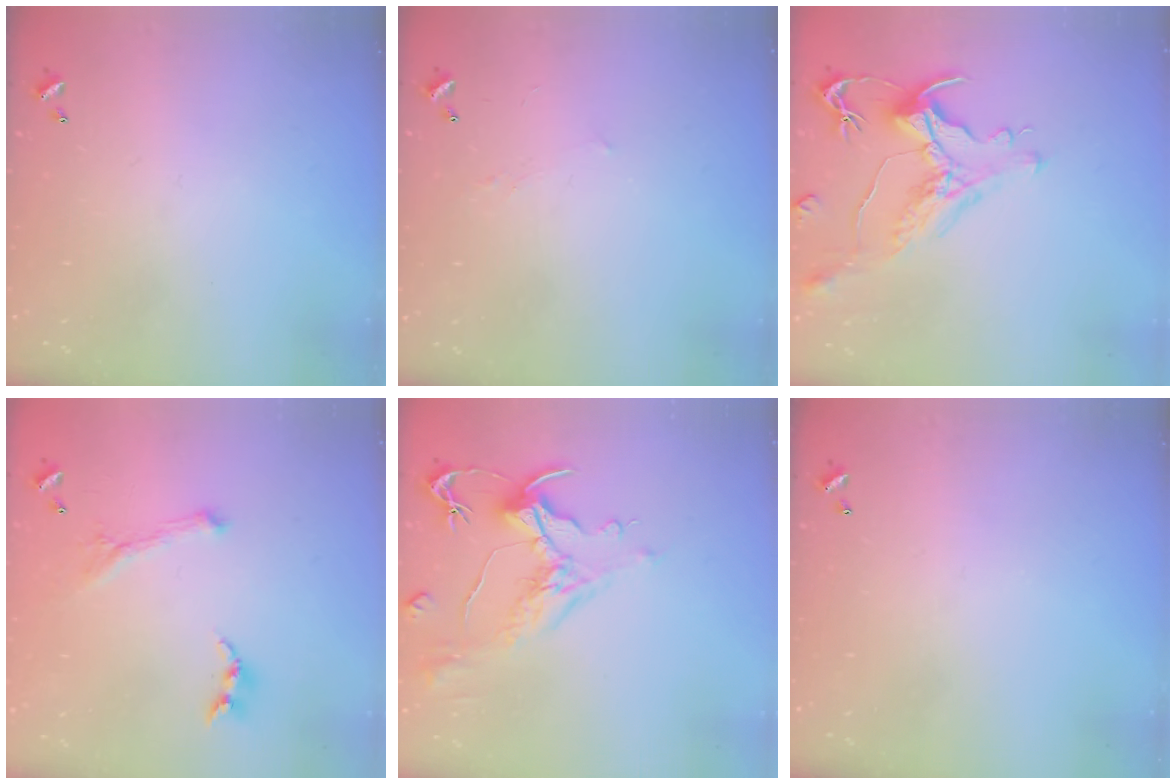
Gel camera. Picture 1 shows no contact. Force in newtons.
{"total": 2.9, "press": 2.8, "slide": 0.4}
{"total": 1.5, "press": 0.7, "slide": 1.3}
{"total": 1.6, "press": 1.5, "slide": 0.4}
{"total": 1.6, "press": 0.7, "slide": 1.5}
{"total": 0.0}